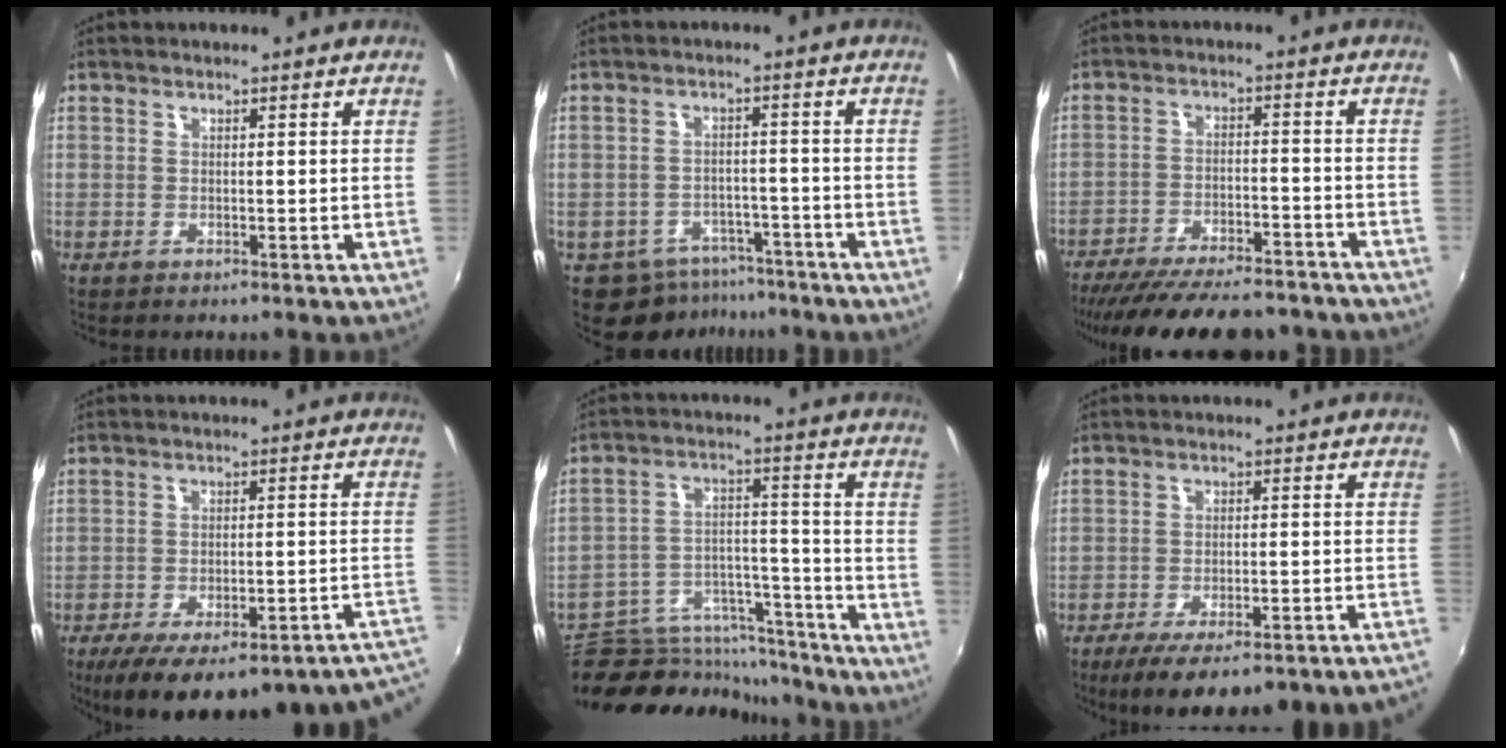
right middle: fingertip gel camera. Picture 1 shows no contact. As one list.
[{"total": 7.9, "force": [-5.8, 5.0, 1.7], "torque": [-0.039, 0.010, -0.072]}, {"total": 21.1, "force": [-18.2, 5.6, 9.0], "torque": [-0.178, -0.018, -0.252]}, {"total": 20.0, "force": [-13.9, 4.5, 13.7], "torque": [-0.174, -0.029, -0.178]}, {"total": 17.9, "force": [-15.6, 7.2, 5.1], "torque": [-0.095, 0.041, -0.224]}, {"total": 16.3, "force": [-14.1, 0.2, 8.3], "torque": [-0.126, -0.028, -0.191]}]